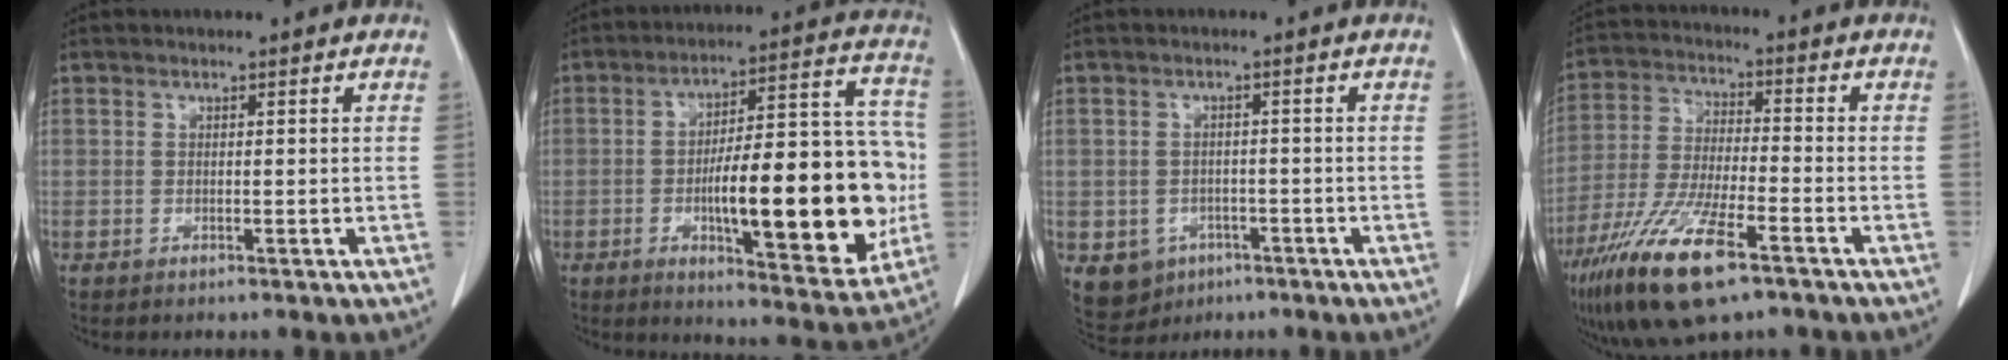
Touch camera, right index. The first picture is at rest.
{"total": 23.8, "force": [-3.6, 6.2, 22.7], "torque": [-0.277, 0.027, -0.038]}
{"total": 5.9, "force": [-2.7, 5.1, 1.5], "torque": [-0.025, 0.004, -0.031]}
{"total": 14.4, "force": [-8.6, 3.0, 11.1], "torque": [-0.228, -0.029, -0.155]}